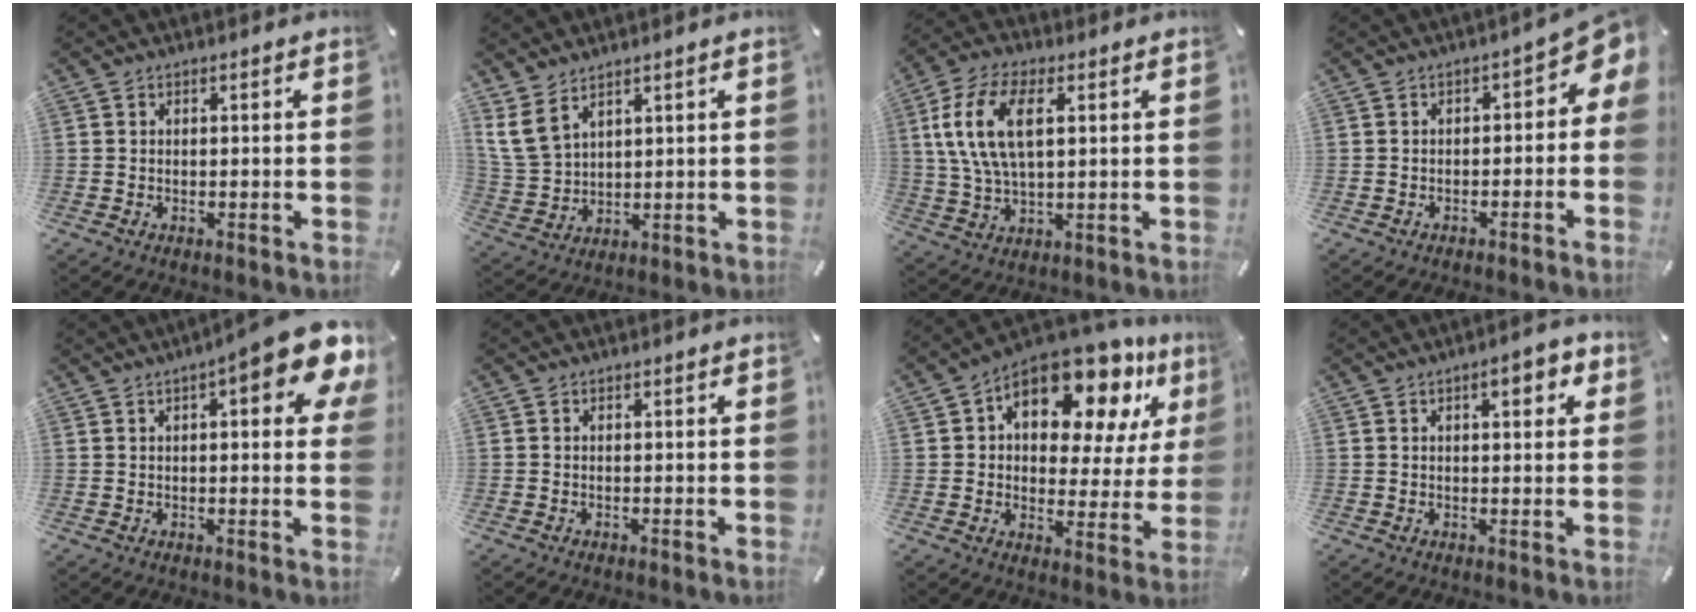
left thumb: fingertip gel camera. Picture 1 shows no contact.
{"total": 7.4, "force": [5.1, 4.0, 3.6], "torque": [-0.098, -0.019, 0.096]}
{"total": 12.9, "force": [3.8, 6.4, 10.6], "torque": [-0.237, 0.003, 0.065]}
{"total": 5.1, "force": [0.3, 3.2, 4.0], "torque": [-0.055, -0.007, -0.003]}
{"total": 13.4, "force": [6.4, 3.5, 11.2], "torque": [-0.144, -0.034, 0.099]}
{"total": 0.0}
{"total": 17.4, "force": [10.3, 9.0, 10.8], "torque": [-0.164, -0.068, 0.173]}
{"total": 5.3, "force": [2.4, 2.0, 4.3], "torque": [-0.057, -0.004, 0.033]}